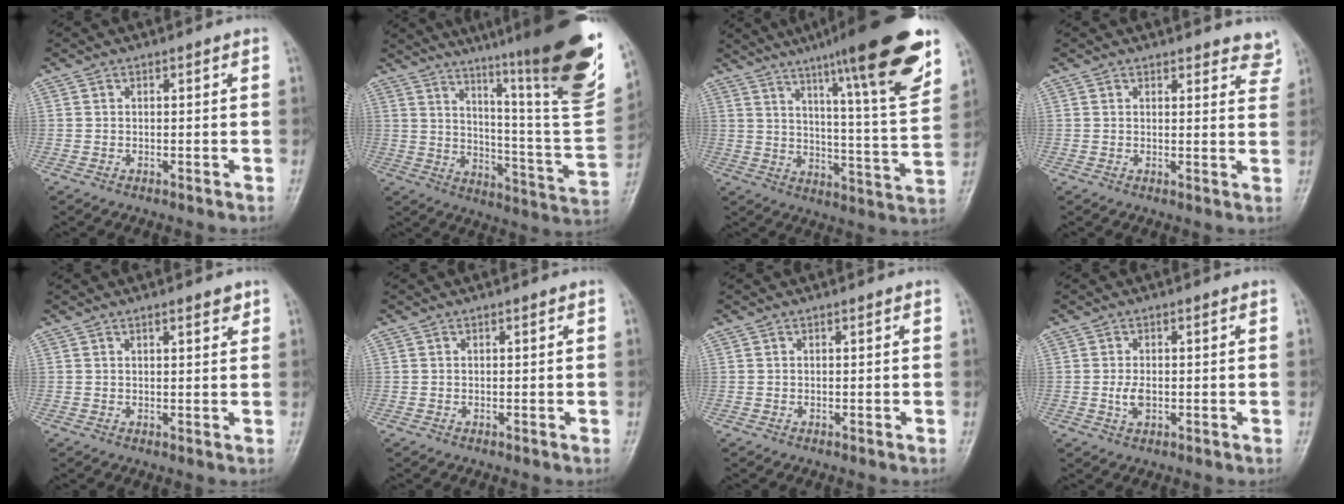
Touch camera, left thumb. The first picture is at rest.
{"total": 30.1, "force": [19.4, 3.1, 22.8], "torque": [-0.290, -0.101, 0.278]}
{"total": 22.7, "force": [14.1, 2.6, 17.5], "torque": [-0.236, -0.054, 0.207]}
{"total": 5.4, "force": [5.0, 1.8, 1.1], "torque": [0.019, -0.029, 0.041]}
{"total": 2.3, "force": [1.5, 0.6, 1.6], "torque": [-0.017, -0.008, 0.020]}
{"total": 0.0}
{"total": 0.0}
{"total": 2.7, "force": [-0.3, 1.5, 2.3], "torque": [-0.045, -0.003, -0.005]}